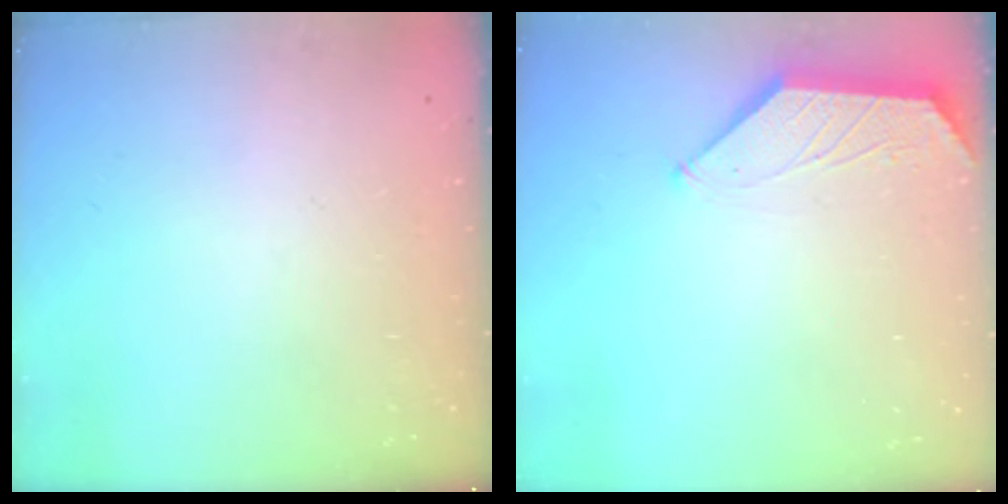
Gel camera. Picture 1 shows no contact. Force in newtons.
{"total": 0.8, "press": 0.7, "slide": 0.1}